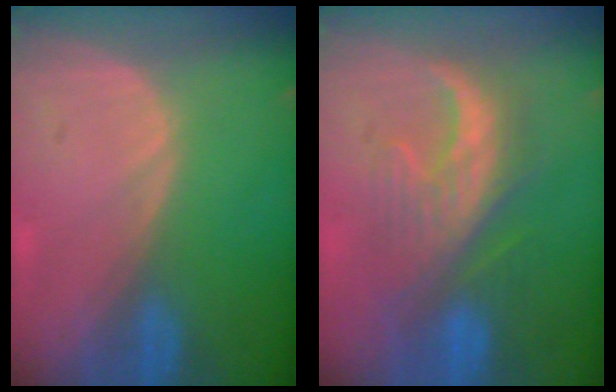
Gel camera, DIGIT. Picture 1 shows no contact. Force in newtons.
{"total": 8.6, "press": 8.5, "slide": 1.0}